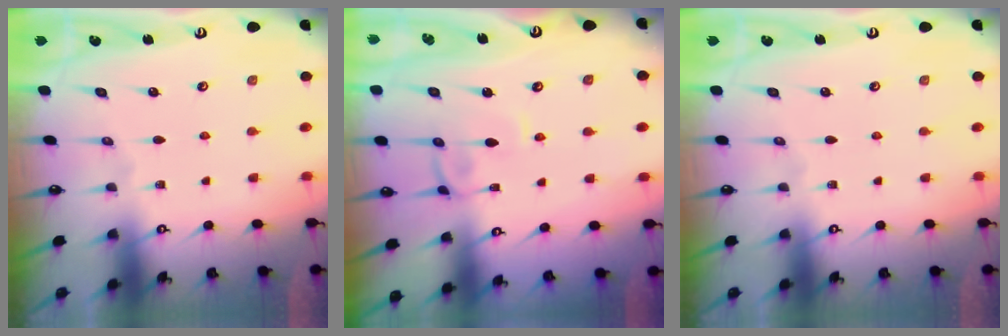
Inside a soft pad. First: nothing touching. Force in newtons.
{"total": 1.3, "press": 1.2, "slide": 0.5}
{"total": 0.0}